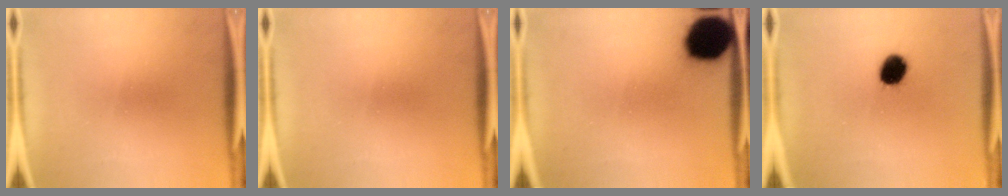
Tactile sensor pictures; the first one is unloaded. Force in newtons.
{"total": 0.0}
{"total": 16.8}
{"total": 7.2}